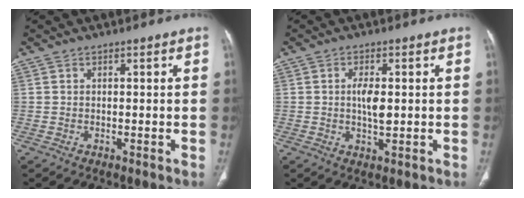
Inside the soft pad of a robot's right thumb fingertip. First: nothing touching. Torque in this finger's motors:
{"motor_torque": [3.09, 1.92, 0.24, -0.45, 0.15]}